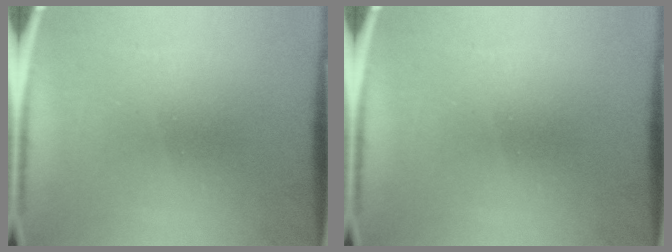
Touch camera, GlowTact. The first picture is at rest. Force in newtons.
{"total": 0.0}